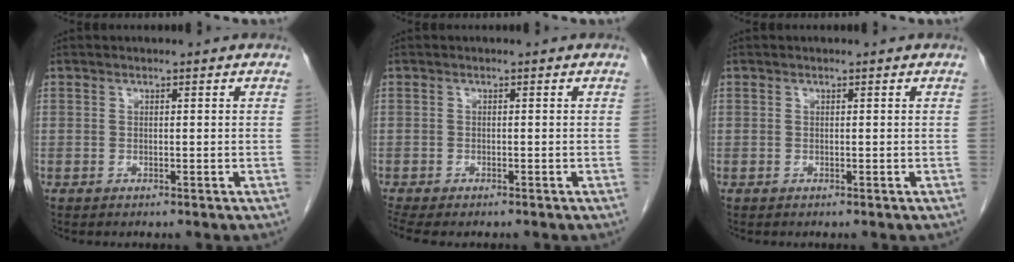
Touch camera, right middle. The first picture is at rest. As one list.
[{"total": 4.6, "force": [-3.8, 1.5, 2.2], "torque": [-0.038, -0.008, -0.060]}, {"total": 0.0}]